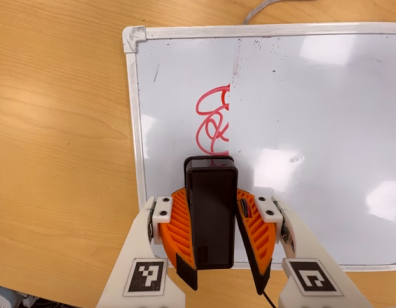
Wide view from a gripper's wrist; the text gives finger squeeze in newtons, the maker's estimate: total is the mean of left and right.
{"total": 9.5, "left": 9.2, "right": 9.8}